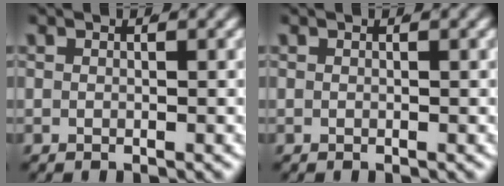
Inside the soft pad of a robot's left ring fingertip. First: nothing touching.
{"total": 0.0}